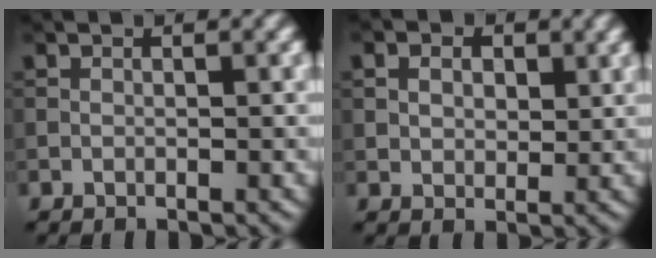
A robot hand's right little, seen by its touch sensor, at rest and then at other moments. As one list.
[{"total": 3.3, "force": [1.4, 2.4, 1.8], "torque": [-0.038, 0.003, 0.016]}]